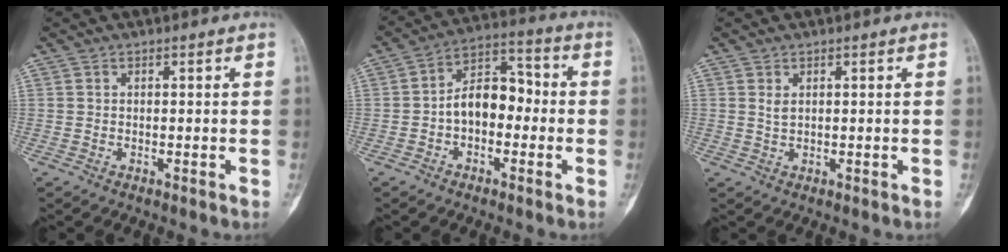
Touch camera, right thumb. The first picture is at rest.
{"total": 9.7, "force": [-1.5, 6.4, 7.2], "torque": [-0.090, 0.042, -0.040]}
{"total": 1.2, "force": [0.5, 0.6, 0.8], "torque": [-0.012, -0.001, 0.014]}